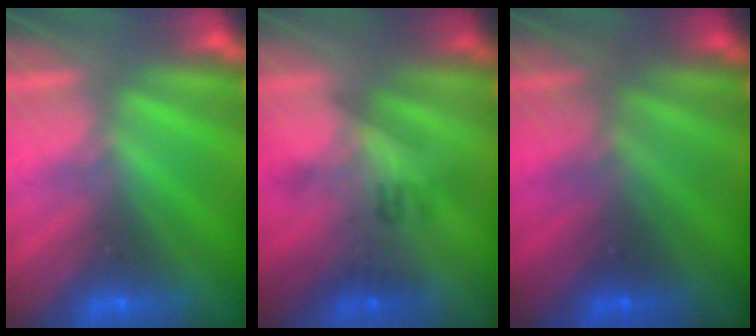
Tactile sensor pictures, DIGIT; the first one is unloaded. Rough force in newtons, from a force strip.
{"total": 2.3}
{"total": 1.9}